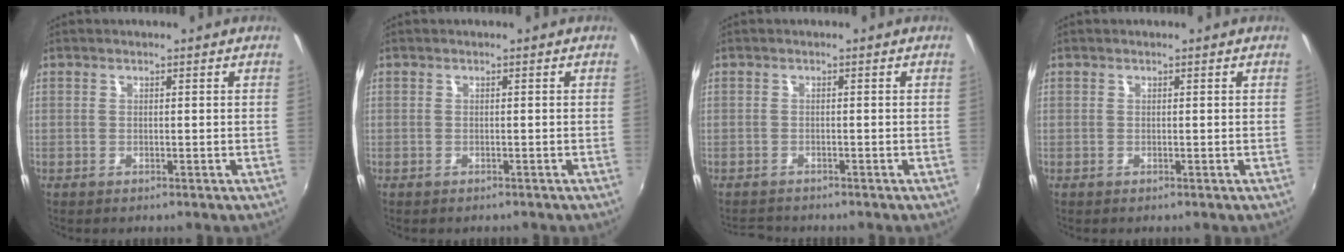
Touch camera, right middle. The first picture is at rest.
{"total": 0.6, "force": [-0.5, 0.3, 0.1], "torque": [-0.004, -0.001, -0.007]}
{"total": 2.6, "force": [-2.5, 0.5, 0.3], "torque": [-0.016, -0.008, -0.046]}
{"total": 0.0}